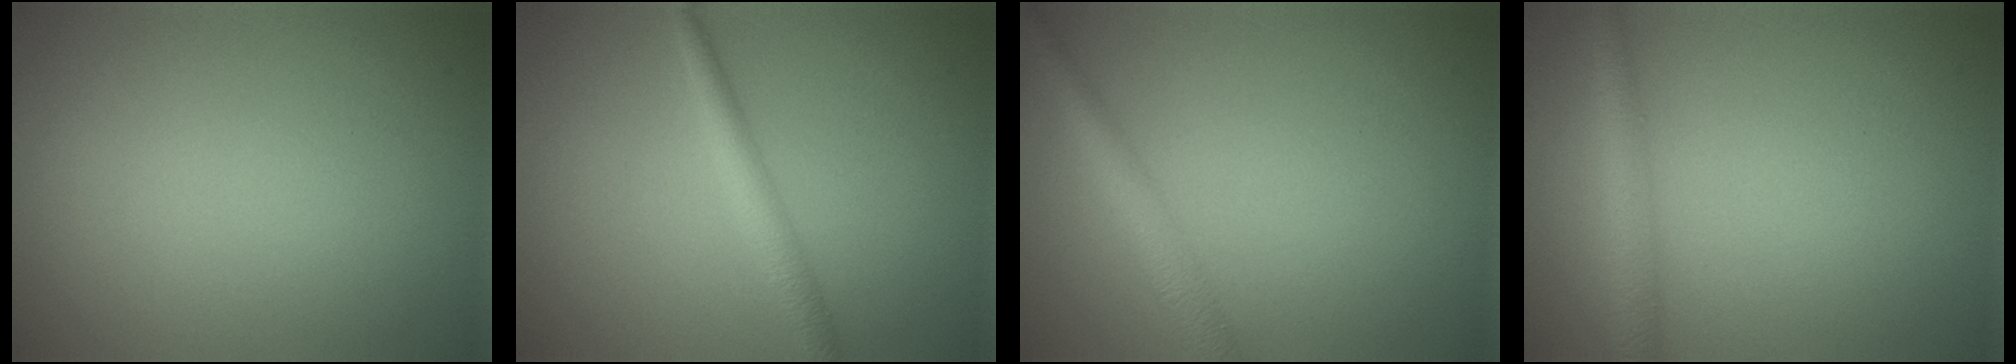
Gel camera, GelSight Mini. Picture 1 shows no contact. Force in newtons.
{"total": 2.3, "press": 2.3, "slide": 0.1}
{"total": 2.8, "press": 2.8, "slide": 0.2}
{"total": 2.4, "press": 2.4, "slide": 0.2}